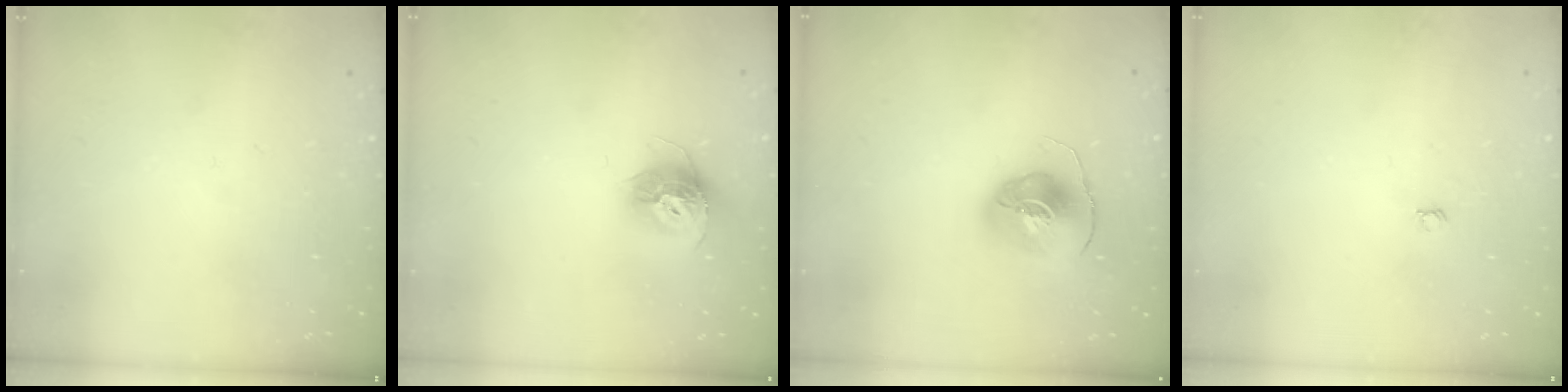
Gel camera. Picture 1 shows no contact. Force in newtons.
{"total": 12.0, "press": 11.9, "slide": 1.1}
{"total": 8.7, "press": 8.7, "slide": 0.6}
{"total": 3.0, "press": 3.0, "slide": 0.4}